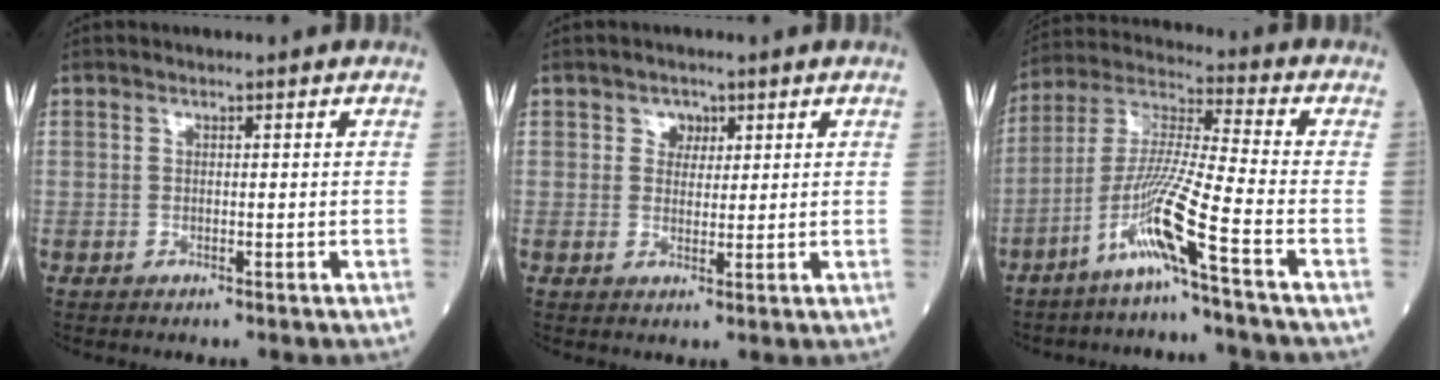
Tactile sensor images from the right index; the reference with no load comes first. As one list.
[{"total": 2.4, "force": [1.1, 1.9, 0.8], "torque": [-0.006, 0.000, 0.015]}, {"total": 11.1, "force": [-5.8, -1.7, 9.4], "torque": [-0.195, -0.012, -0.120]}]